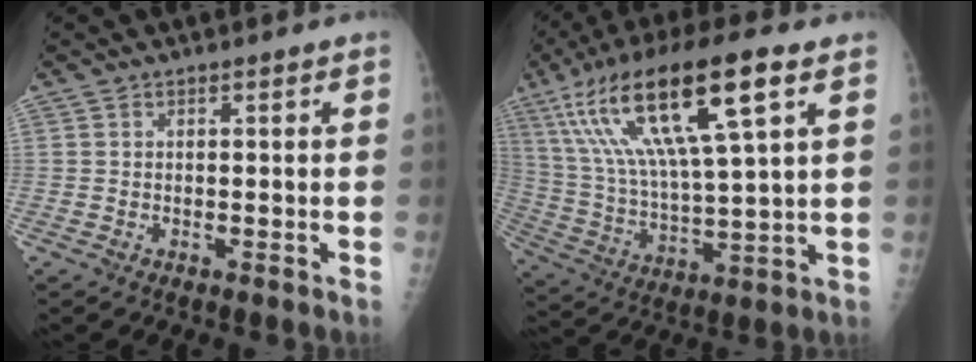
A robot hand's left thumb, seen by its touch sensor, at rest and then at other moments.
{"total": 22.3, "force": [10.2, 5.1, 19.1], "torque": [-0.367, -0.008, 0.186]}